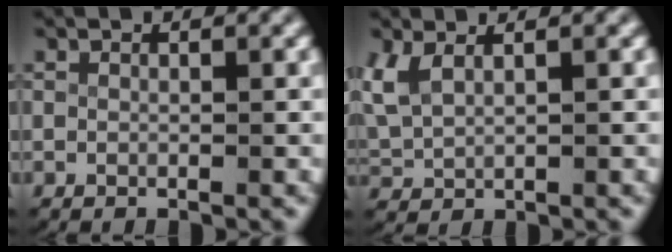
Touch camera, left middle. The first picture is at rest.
{"total": 3.3, "force": [1.0, 2.5, 2.0], "torque": [-0.073, -0.009, 0.031]}